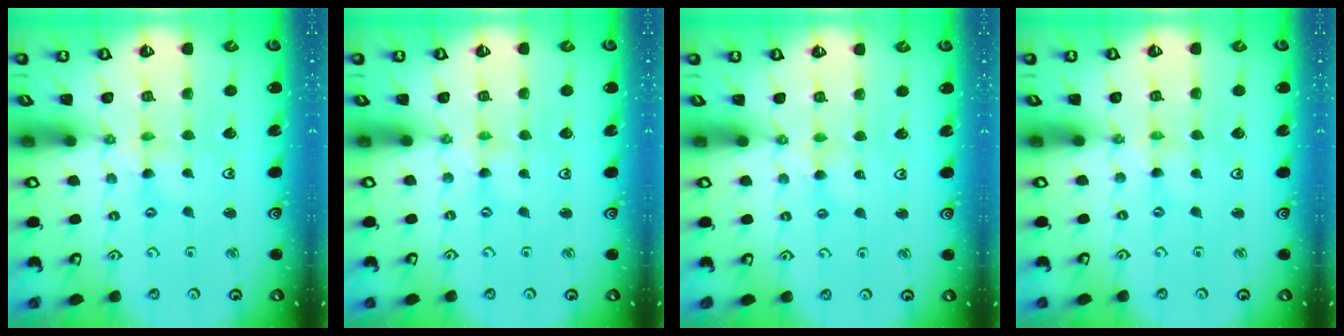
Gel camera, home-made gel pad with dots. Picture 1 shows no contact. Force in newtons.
{"total": 0.8, "press": 0.8, "slide": 0.1}
{"total": 2.2, "press": 2.1, "slide": 0.4}
{"total": 0.0}